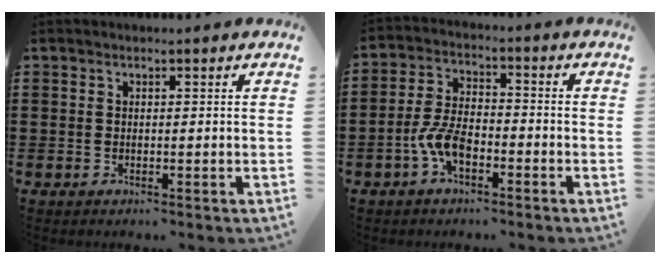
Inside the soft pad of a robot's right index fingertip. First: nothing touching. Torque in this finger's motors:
{"motor_torque": [1.07, 1.07, 0.46, 0.18]}